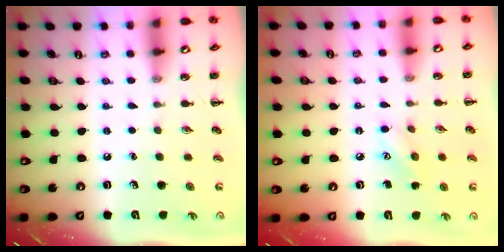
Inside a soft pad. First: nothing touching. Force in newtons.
{"total": 5.6, "press": 5.5, "slide": 1.1}